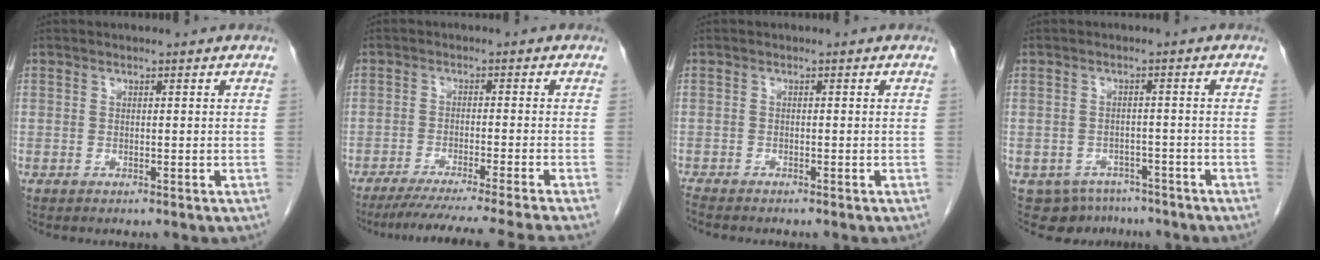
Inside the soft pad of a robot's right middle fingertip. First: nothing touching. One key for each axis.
{"total": 15.1, "fx": -13.3, "fy": -2.5, "fz": 6.7, "tx": -0.089, "ty": -0.043, "tz": -0.199}
{"total": 2.4, "fx": -2.2, "fy": 0.1, "fz": 1.0, "tx": -0.019, "ty": -0.008, "tz": -0.035}
{"total": 6.3, "fx": -5.0, "fy": 3.8, "fz": 0.4, "tx": 0.005, "ty": 0.011, "tz": -0.064}